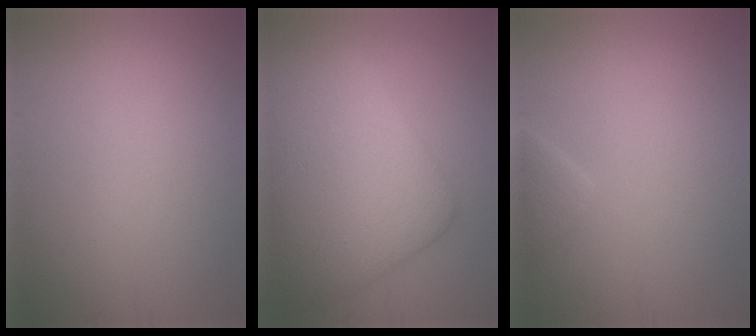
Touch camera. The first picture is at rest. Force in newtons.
{"total": 9.7, "press": 9.7, "slide": 0.2}
{"total": 1.8, "press": 1.8, "slide": 0.1}